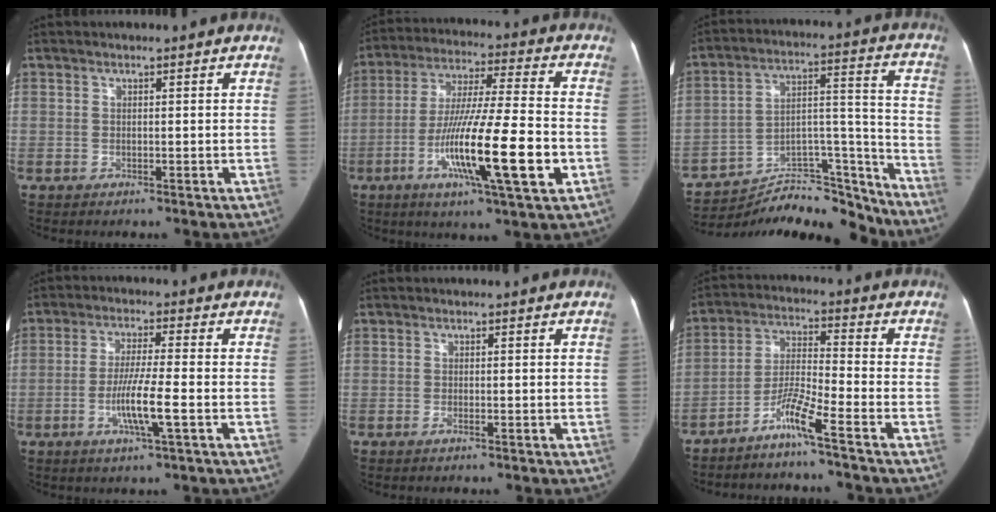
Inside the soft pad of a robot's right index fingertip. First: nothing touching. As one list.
[{"total": 18.4, "force": [-5.5, 0.9, 17.5], "torque": [-0.302, -0.016, -0.093]}, {"total": 18.9, "force": [-17.8, 4.4, 4.6], "torque": [-0.074, 0.060, -0.277]}, {"total": 7.3, "force": [-2.4, -0.2, 6.9], "torque": [-0.130, -0.008, -0.046]}, {"total": 0.7, "force": [-0.5, 0.1, 0.5], "torque": [-0.010, 0.000, -0.008]}, {"total": 6.5, "force": [-4.9, -0.8, 4.2], "torque": [-0.087, -0.010, -0.100]}]